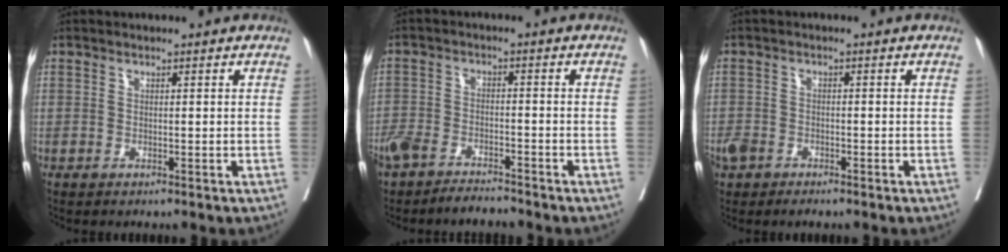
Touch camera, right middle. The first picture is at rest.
{"total": 7.5, "force": [-6.7, 2.1, 2.7], "torque": [-0.051, -0.003, -0.117]}
{"total": 3.5, "force": [-2.5, 1.9, 1.5], "torque": [-0.032, -0.002, -0.044]}